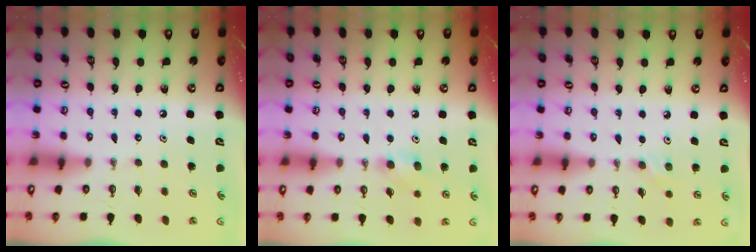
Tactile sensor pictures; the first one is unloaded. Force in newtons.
{"total": 6.8, "press": 6.7, "slide": 1.2}
{"total": 2.2, "press": 2.1, "slide": 0.7}